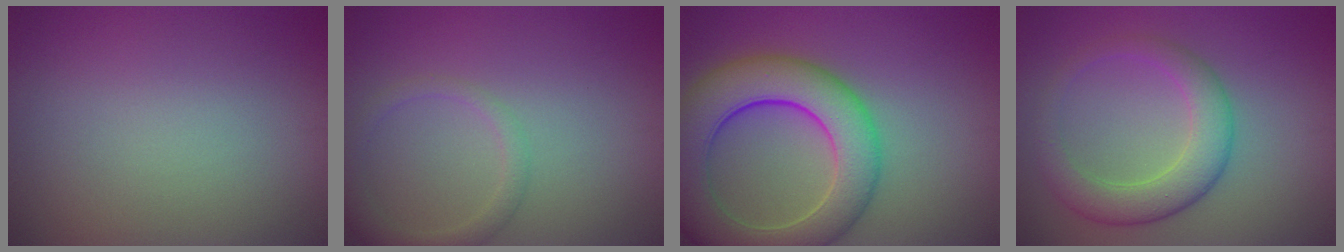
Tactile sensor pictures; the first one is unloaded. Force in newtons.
{"total": 2.1, "press": 2.1, "slide": 0.1}
{"total": 9.4, "press": 9.4, "slide": 0.5}
{"total": 4.7, "press": 4.7, "slide": 0.1}